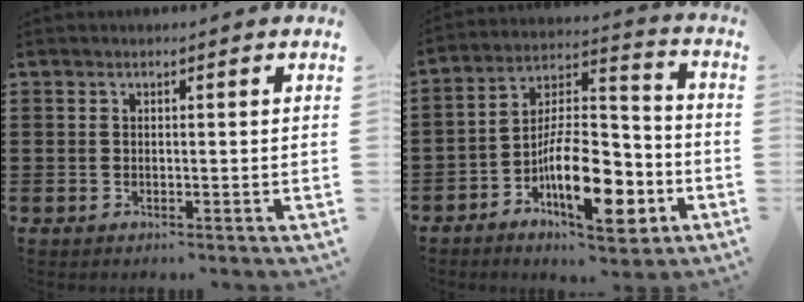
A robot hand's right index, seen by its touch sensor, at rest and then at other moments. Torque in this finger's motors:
{"motor_torque": [0.67, 0.62, 1.05, 0.11]}